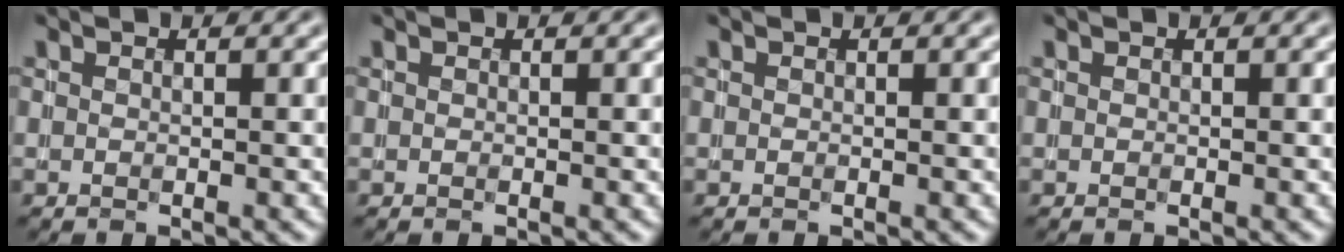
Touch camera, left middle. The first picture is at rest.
{"total": 0.0}
{"total": 0.0}
{"total": 0.0}